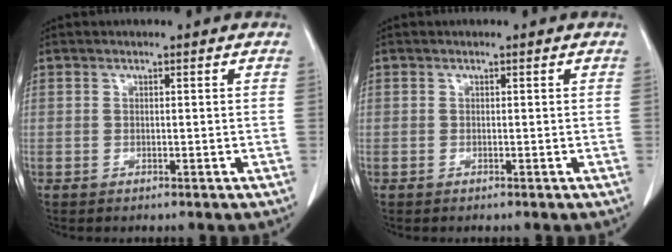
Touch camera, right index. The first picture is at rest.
{"total": 0.0}